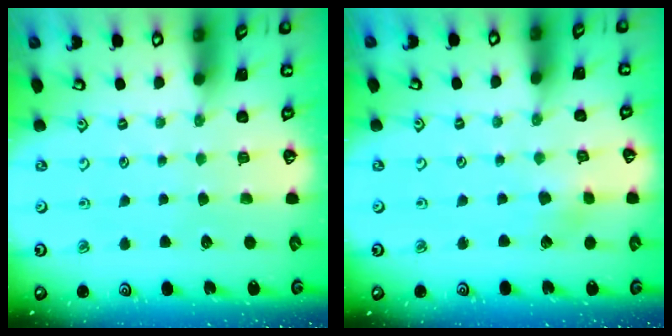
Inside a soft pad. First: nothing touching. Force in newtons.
{"total": 3.0, "press": 3.0, "slide": 0.4}